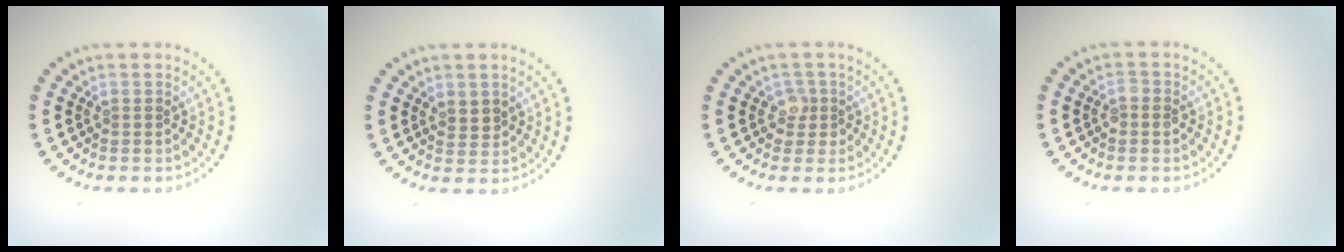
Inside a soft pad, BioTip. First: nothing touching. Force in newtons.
{"total": 1.2, "press": 1.0, "slide": 0.5}
{"total": 1.6, "press": 1.4, "slide": 0.9}
{"total": 1.1, "press": 1.0, "slide": 0.3}